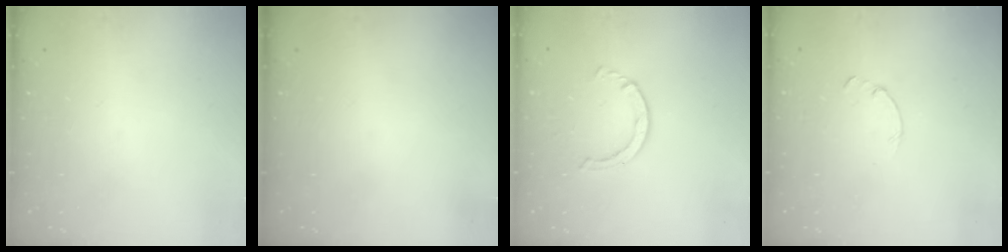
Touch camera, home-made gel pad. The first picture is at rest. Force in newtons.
{"total": 0.0}
{"total": 2.2, "press": 2.2, "slide": 0.4}
{"total": 0.0}